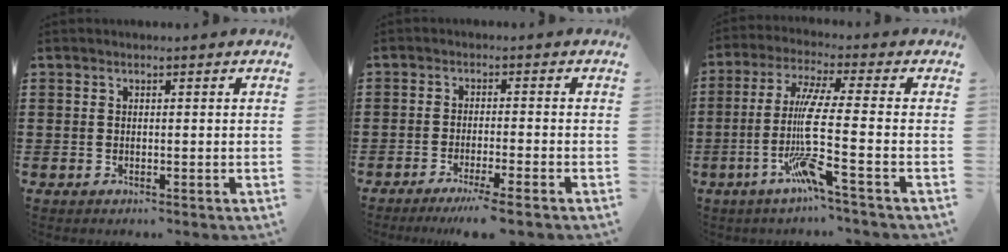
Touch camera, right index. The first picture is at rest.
{"total": 3.5, "force": [-2.7, -0.6, 2.1], "torque": [-0.041, -0.012, -0.050]}
{"total": 9.6, "force": [-2.8, -0.5, 9.1], "torque": [-0.196, -0.016, -0.063]}